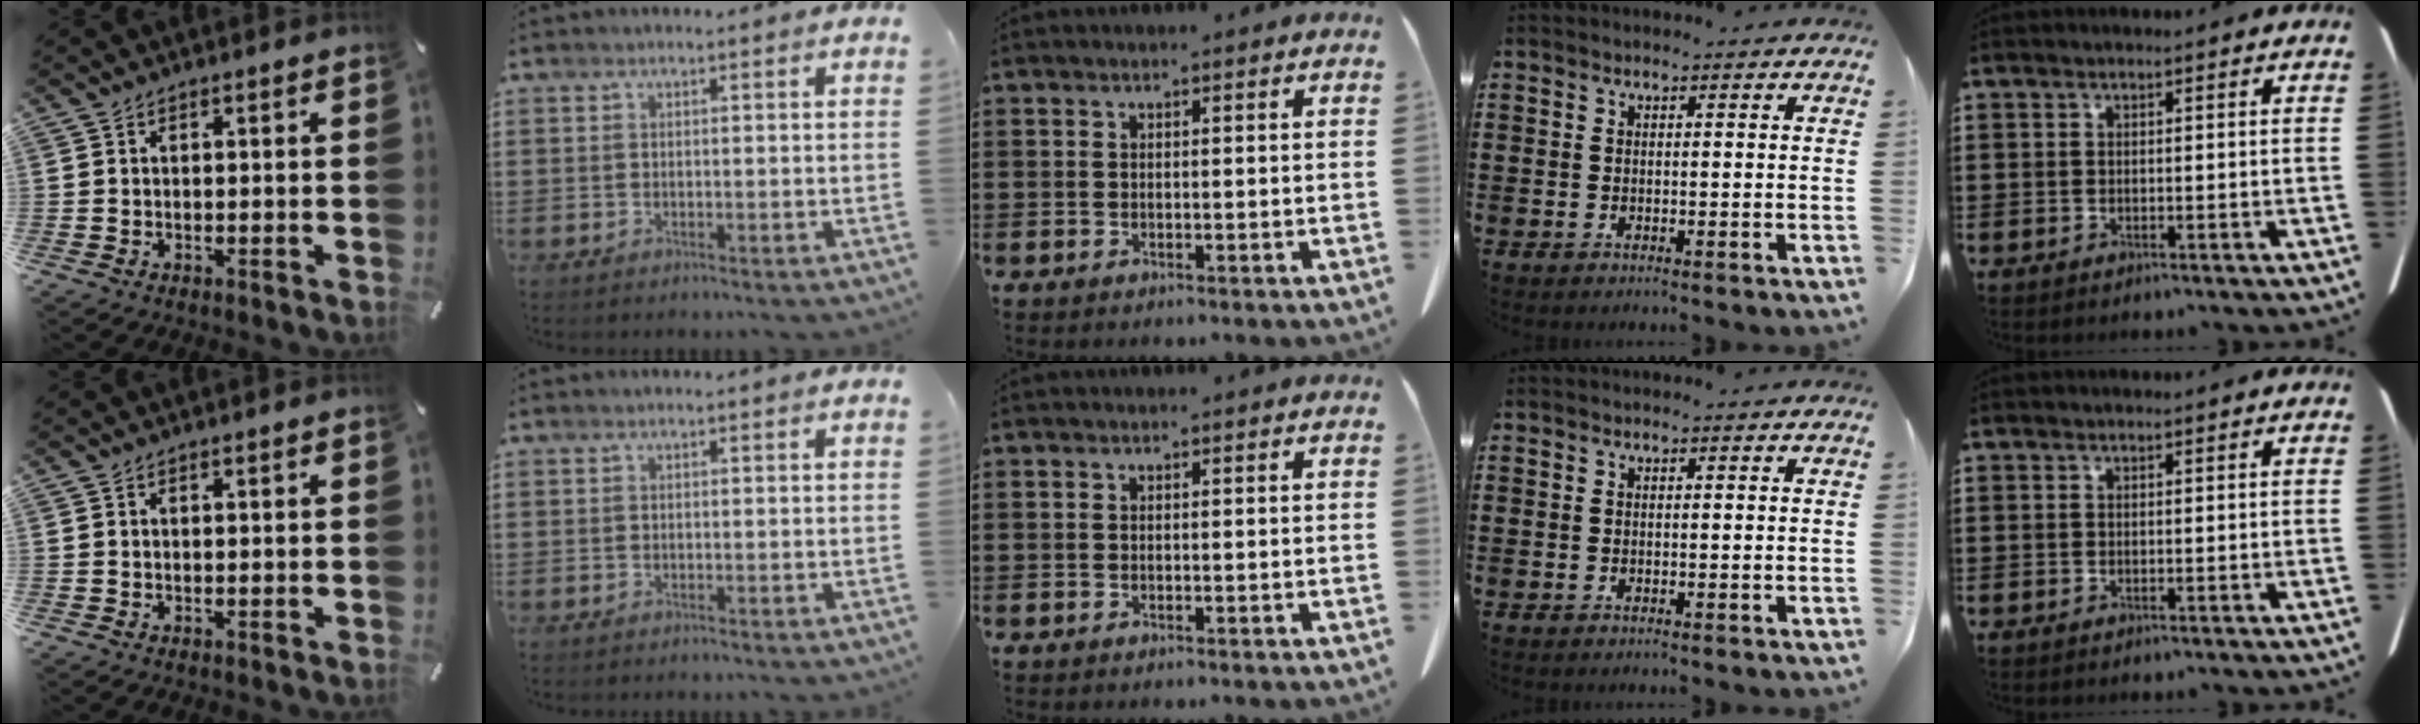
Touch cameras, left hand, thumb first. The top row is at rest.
{}